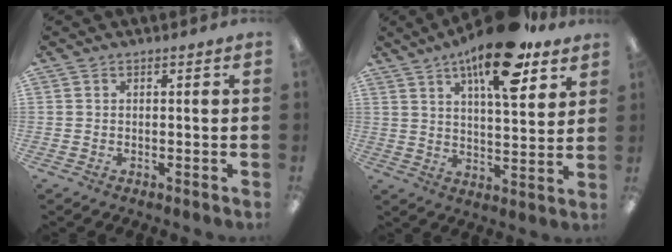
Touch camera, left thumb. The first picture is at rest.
{"total": 16.7, "force": [10.3, 5.8, 11.8], "torque": [-0.176, -0.046, 0.164]}